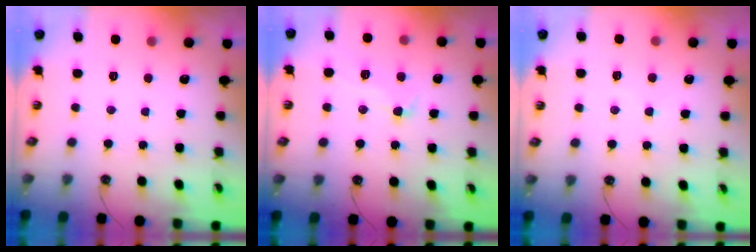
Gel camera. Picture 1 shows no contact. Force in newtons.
{"total": 2.2, "press": 2.0, "slide": 1.0}
{"total": 3.9, "press": 3.9, "slide": 0.3}